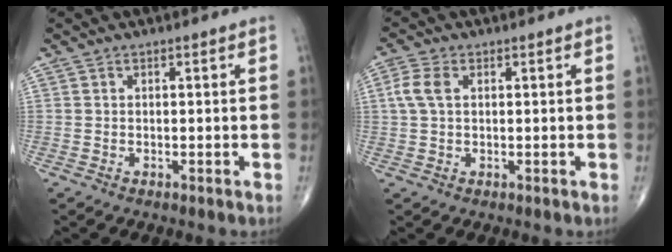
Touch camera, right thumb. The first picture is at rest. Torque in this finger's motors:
{"motor_torque": [-0.16, 0.18, 0.22, 0.07, 0.04]}